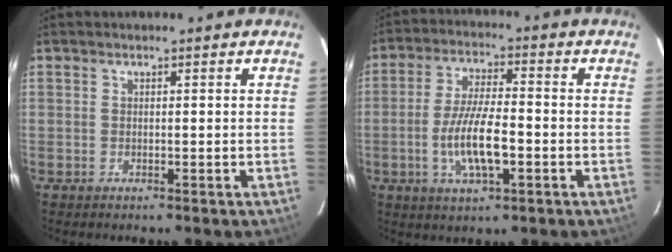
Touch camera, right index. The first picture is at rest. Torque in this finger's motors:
{"motor_torque": [0.95, -0.80, 0.58, 0.11]}